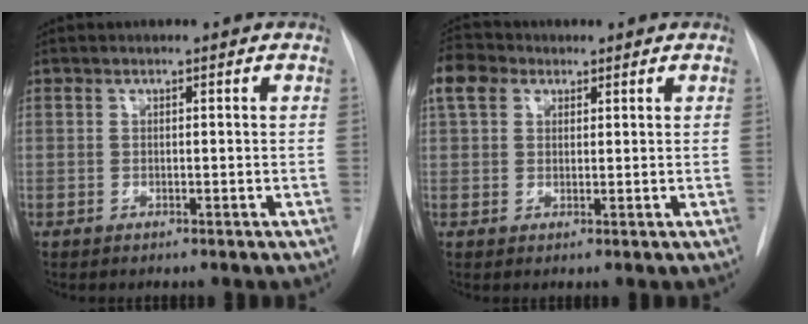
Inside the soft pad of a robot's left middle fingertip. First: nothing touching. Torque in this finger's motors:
{"motor_torque": [0.33, -0.24, 0.30, 0.07]}